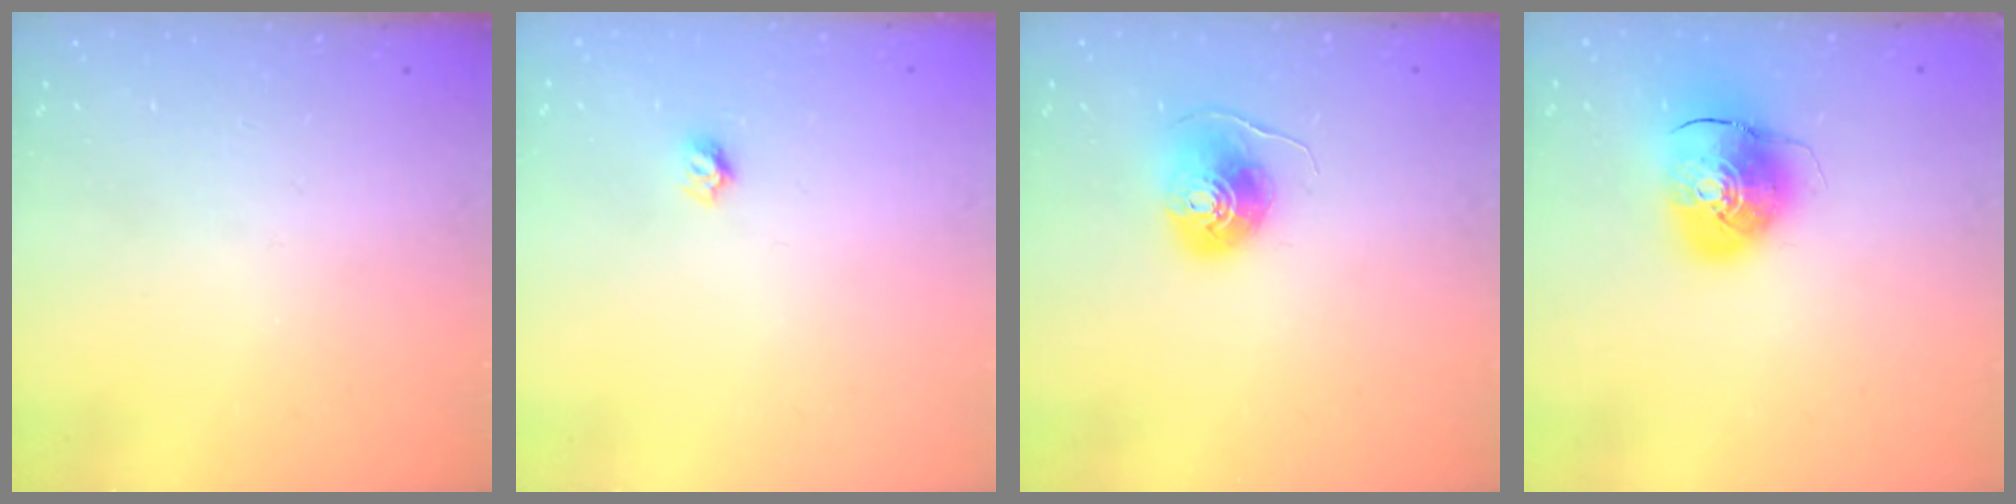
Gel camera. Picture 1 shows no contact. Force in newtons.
{"total": 3.7, "press": 3.6, "slide": 0.2}
{"total": 8.7, "press": 8.7, "slide": 0.5}
{"total": 10.4, "press": 10.2, "slide": 1.7}